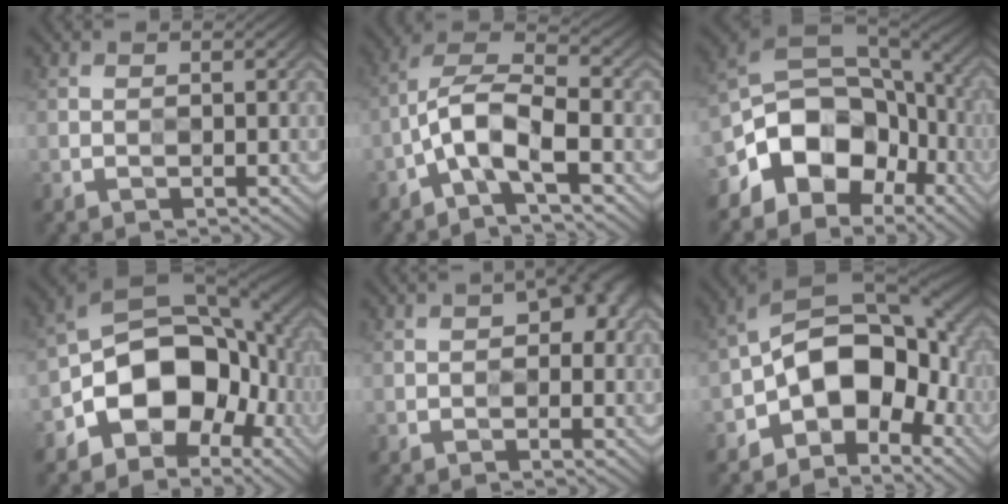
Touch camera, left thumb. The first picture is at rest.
{"total": 7.9, "force": [-3.3, 2.8, 6.6], "torque": [-0.129, 0.013, -0.078]}
{"total": 15.7, "force": [-5.9, 11.3, 9.2], "torque": [-0.181, -0.025, -0.103]}
{"total": 14.2, "force": [-4.0, 9.9, 9.4], "torque": [-0.131, -0.014, -0.084]}
{"total": 3.9, "force": [0.7, 2.2, 3.2], "torque": [-0.029, 0.009, 0.007]}
{"total": 14.2, "force": [-3.8, 8.9, 10.3], "torque": [-0.152, -0.008, -0.080]}